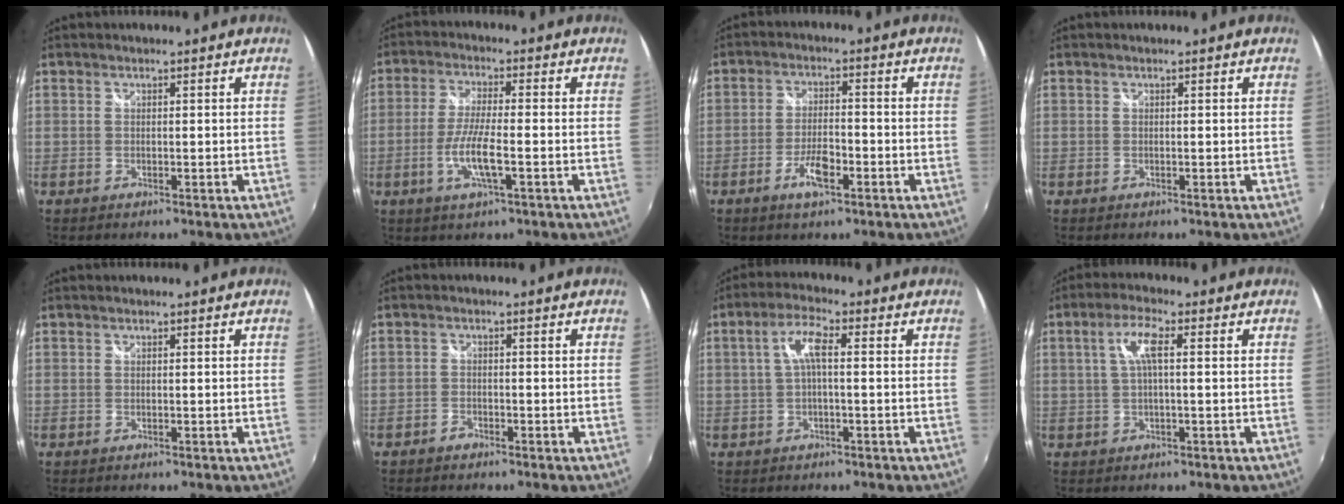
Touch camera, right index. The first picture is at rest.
{"total": 7.4, "force": [-2.5, 0.8, 6.9], "torque": [-0.141, -0.006, -0.048]}
{"total": 5.9, "force": [-3.1, 1.9, 4.6], "torque": [-0.098, -0.001, -0.056]}
{"total": 0.0}
{"total": 0.0}
{"total": 1.7, "force": [-1.5, 0.9, 0.2], "torque": [-0.010, 0.002, -0.028]}
{"total": 5.0, "force": [0.2, 1.2, 4.9], "torque": [-0.096, 0.012, 0.006]}
{"total": 5.0, "force": [0.7, 0.9, 4.9], "torque": [-0.094, 0.008, 0.015]}